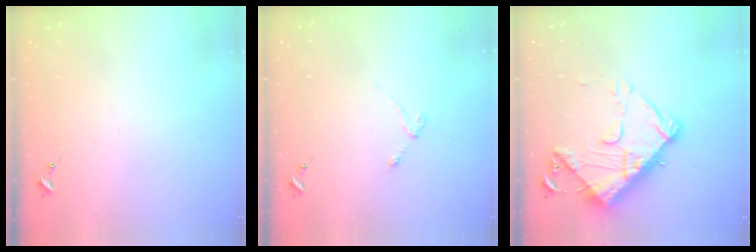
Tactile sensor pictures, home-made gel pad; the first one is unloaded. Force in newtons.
{"total": 3.0, "press": 2.9, "slide": 0.5}
{"total": 13.6, "press": 13.5, "slide": 1.3}